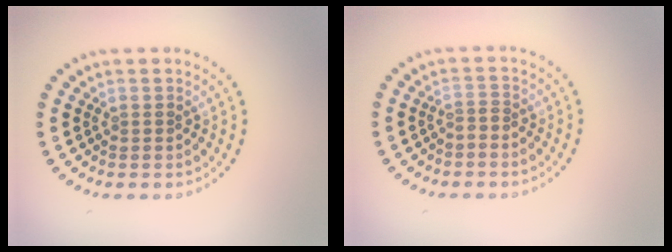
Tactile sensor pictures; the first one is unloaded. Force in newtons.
{"total": 0.6, "press": 0.4, "slide": 0.5}